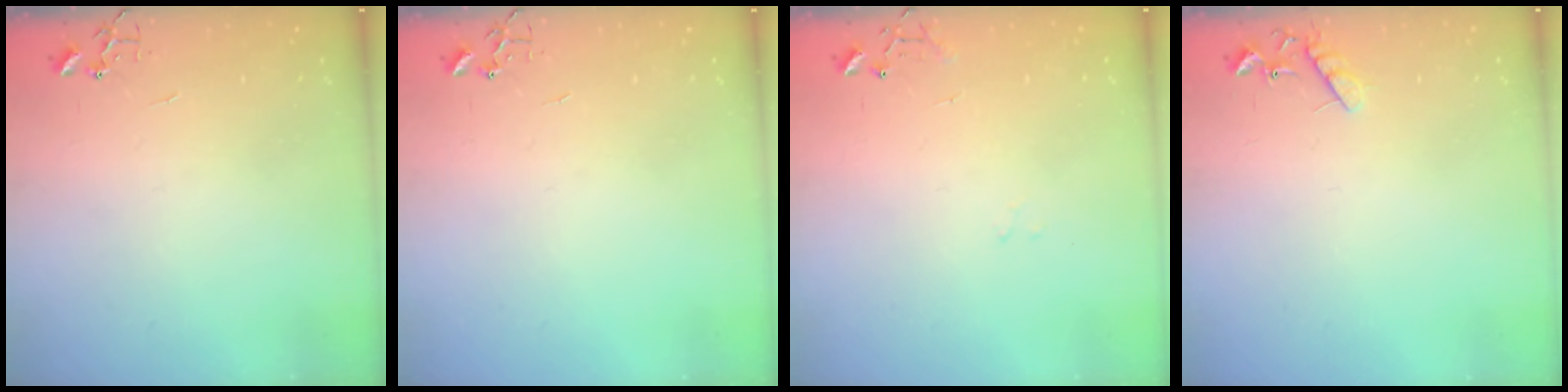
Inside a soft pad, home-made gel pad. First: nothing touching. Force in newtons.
{"total": 0.0}
{"total": 8.0, "press": 8.0, "slide": 0.9}
{"total": 8.0, "press": 8.0, "slide": 0.4}